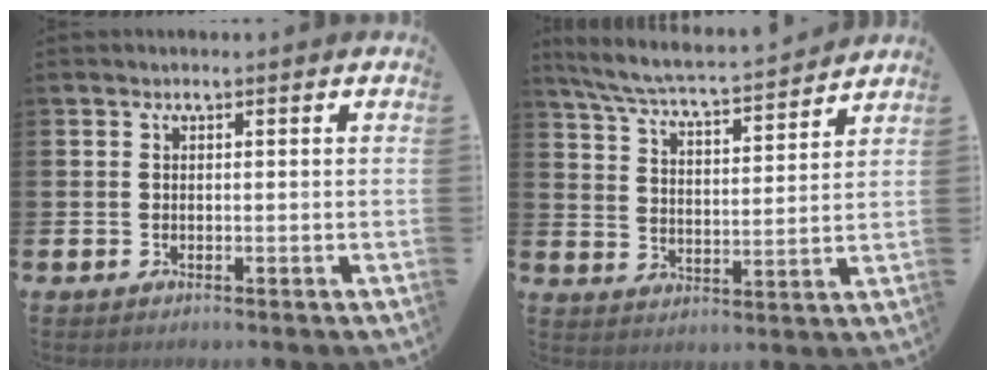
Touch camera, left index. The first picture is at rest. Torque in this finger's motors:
{"motor_torque": [0.58, -1.01, 0.41, 0.12]}